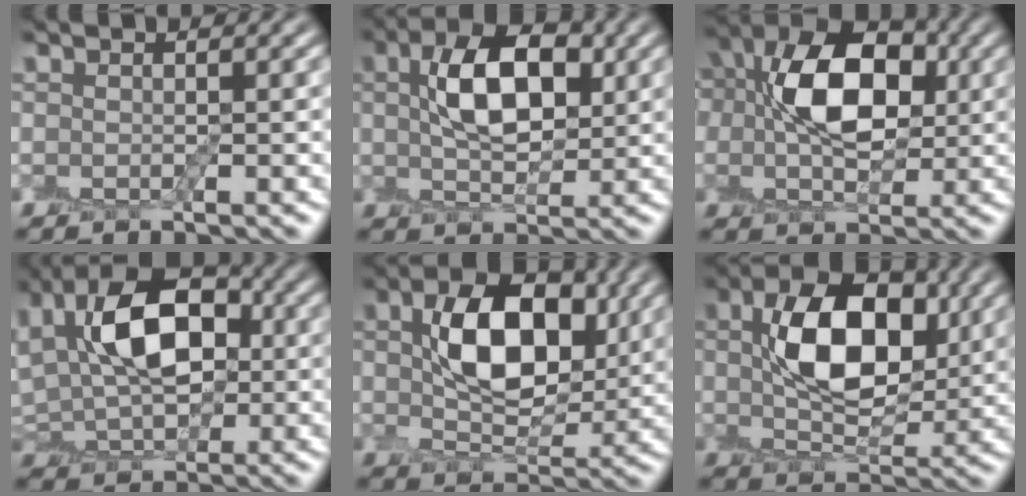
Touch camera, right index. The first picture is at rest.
{"total": 6.5, "force": [1.6, 3.5, 5.3], "torque": [-0.102, 0.010, 0.026]}
{"total": 10.6, "force": [1.8, 6.9, 7.9], "torque": [-0.138, 0.016, 0.023]}
{"total": 8.9, "force": [0.9, 5.5, 7.0], "torque": [-0.128, 0.019, 0.005]}
{"total": 7.7, "force": [1.7, 4.6, 6.0], "torque": [-0.108, 0.002, 0.031]}
{"total": 8.3, "force": [1.6, 4.8, 6.6], "torque": [-0.119, 0.006, 0.030]}